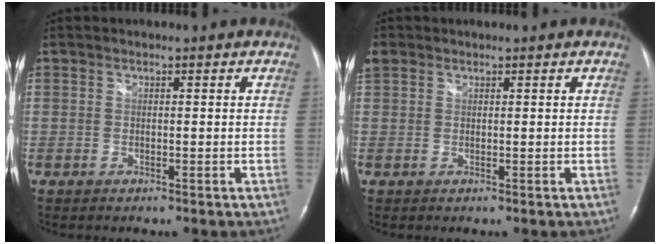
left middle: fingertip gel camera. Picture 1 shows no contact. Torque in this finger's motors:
{"motor_torque": [0.13, -0.13, 0.55, 0.09]}